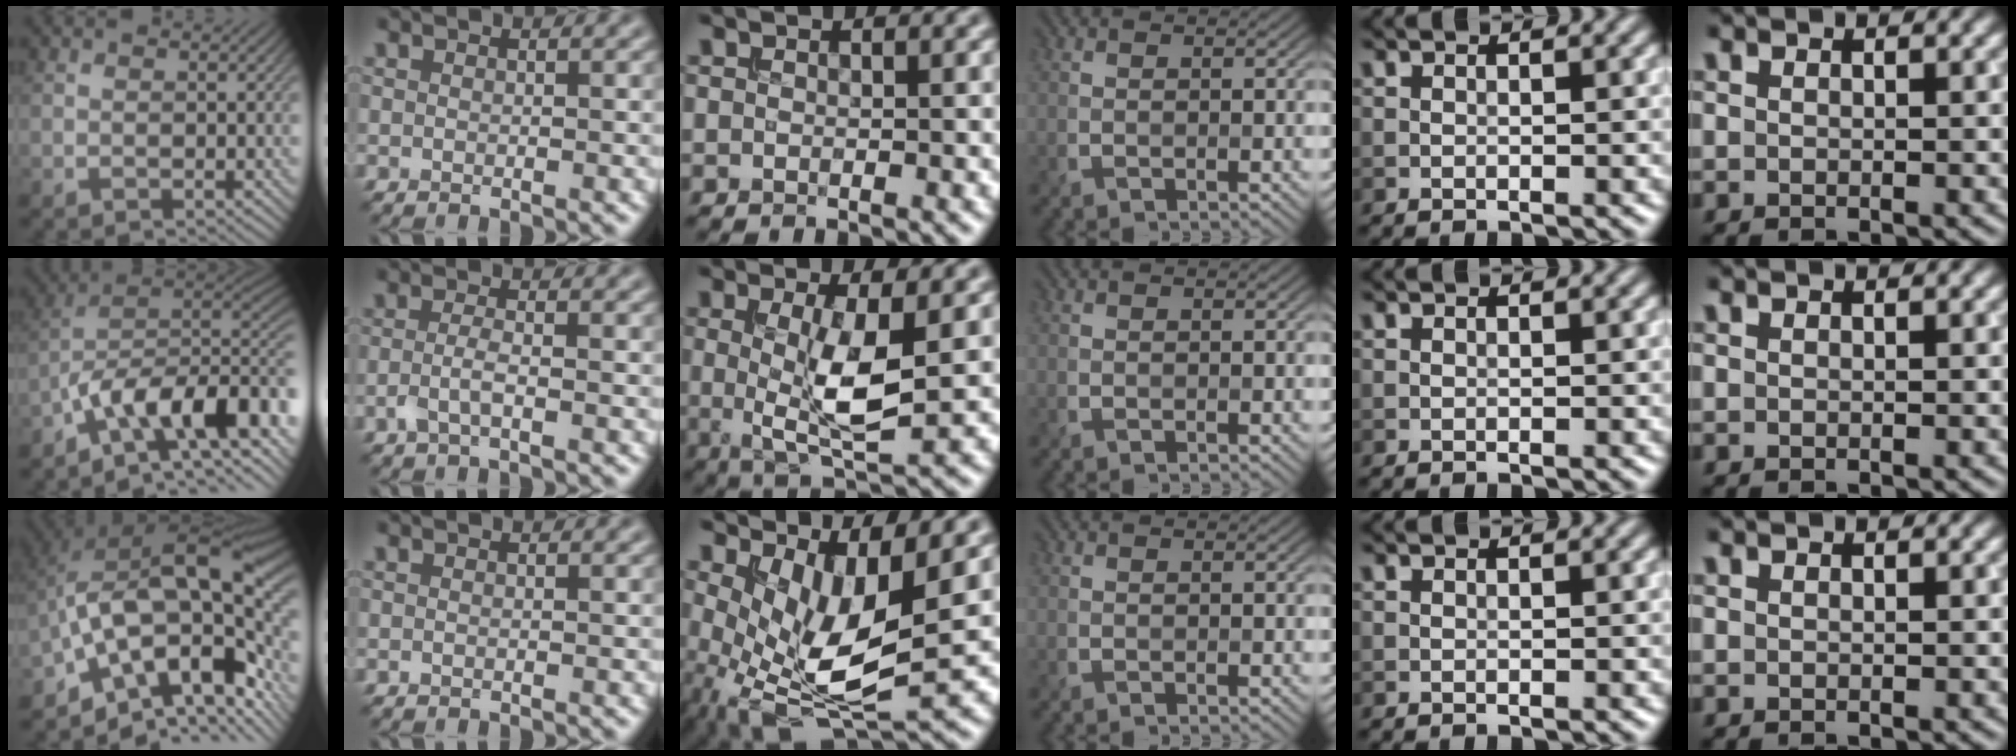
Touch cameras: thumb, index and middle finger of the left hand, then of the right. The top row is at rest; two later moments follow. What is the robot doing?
{"motion": "insert", "object": "bucket"}